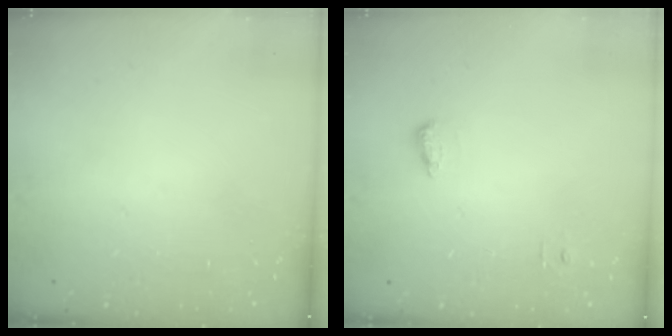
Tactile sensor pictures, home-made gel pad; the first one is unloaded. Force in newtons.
{"total": 4.9, "press": 4.8, "slide": 1.0}